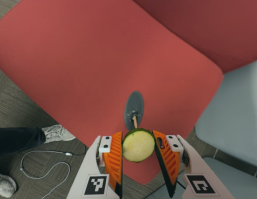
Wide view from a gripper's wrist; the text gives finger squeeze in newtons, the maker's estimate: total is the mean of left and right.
{"total": 8.1, "left": 8.5, "right": 7.8}